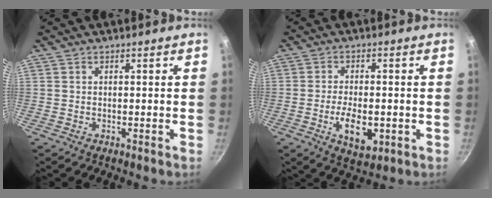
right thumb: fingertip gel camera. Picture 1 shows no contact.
{"total": 8.0, "force": [-2.1, 4.1, 6.6], "torque": [-0.105, 0.002, -0.027]}